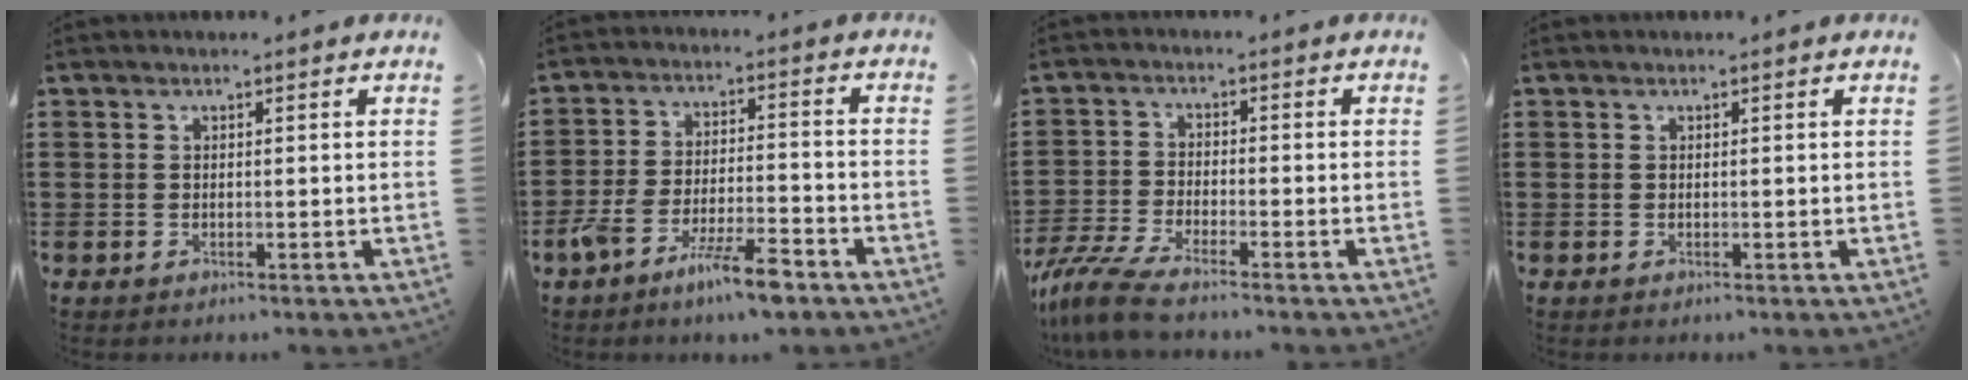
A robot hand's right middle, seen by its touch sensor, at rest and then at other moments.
{"total": 8.6, "force": [-6.4, 1.5, 5.6], "torque": [-0.118, -0.002, -0.120]}
{"total": 6.0, "force": [-5.3, 0.6, 2.8], "torque": [-0.079, -0.015, -0.107]}
{"total": 0.0}